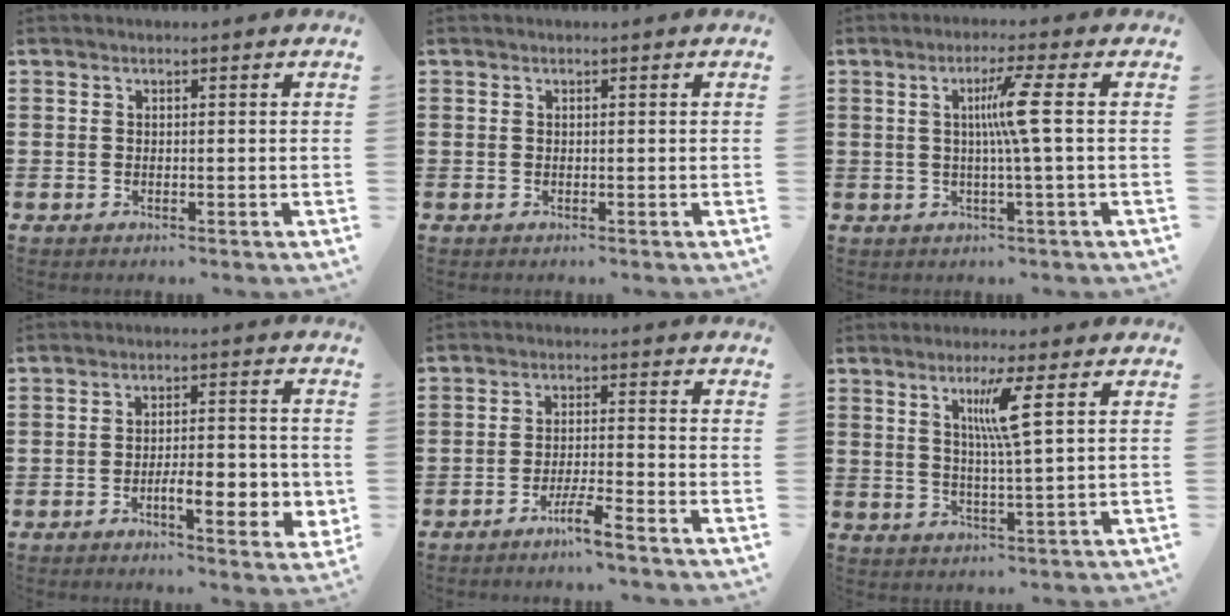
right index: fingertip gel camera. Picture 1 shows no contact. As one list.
[{"total": 0.0}, {"total": 5.8, "force": [0.6, -1.1, 5.6], "torque": [-0.109, -0.006, 0.000]}, {"total": 6.9, "force": [-2.2, 2.5, 6.0], "torque": [-0.082, -0.003, -0.038]}, {"total": 4.8, "force": [-3.7, -0.2, 3.0], "torque": [-0.065, -0.007, -0.072]}, {"total": 6.1, "force": [2.4, -0.2, 5.6], "torque": [-0.108, -0.005, 0.033]}]